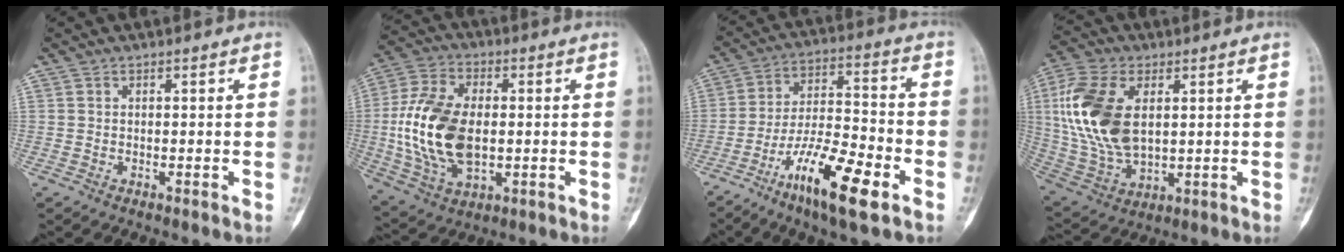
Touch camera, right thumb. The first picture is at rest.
{"total": 18.0, "force": [-0.6, 10.7, 14.5], "torque": [-0.290, 0.003, -0.004]}
{"total": 15.8, "force": [-8.2, 3.8, 12.9], "torque": [-0.234, 0.044, -0.144]}
{"total": 17.7, "force": [3.2, 10.2, 14.0], "torque": [-0.297, -0.009, 0.068]}